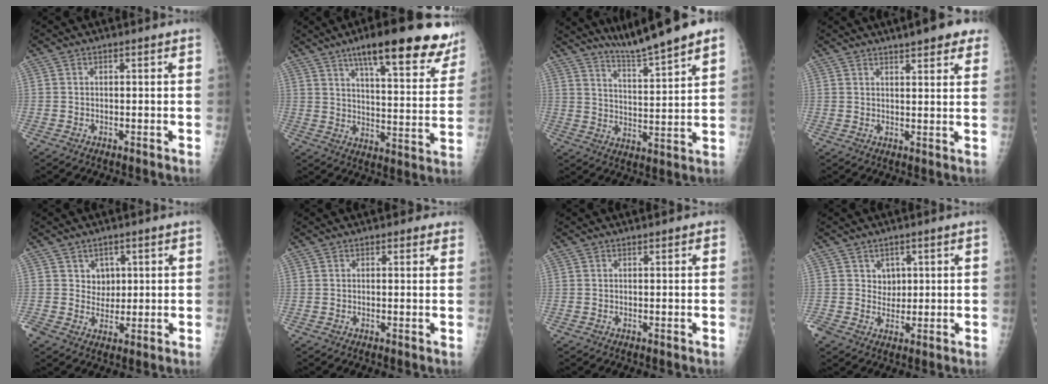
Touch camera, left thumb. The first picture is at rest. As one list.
[{"total": 21.9, "force": [15.1, 5.4, 14.9], "torque": [-0.169, -0.052, 0.206]}, {"total": 12.7, "force": [10.5, 0.4, 7.2], "torque": [-0.104, -0.056, 0.173]}, {"total": 9.3, "force": [6.7, 2.2, 6.1], "torque": [-0.058, -0.013, 0.078]}, {"total": 3.9, "force": [1.4, 3.4, 1.3], "torque": [0.008, -0.007, 0.021]}, {"total": 1.9, "force": [1.4, 0.9, 0.9], "torque": [0.003, -0.003, 0.009]}, {"total": 0.9, "force": [0.6, 0.4, 0.6], "torque": [-0.005, 0.000, 0.004]}, {"total": 3.6, "force": [1.1, 3.1, 1.4], "torque": [0.003, -0.007, 0.020]}]